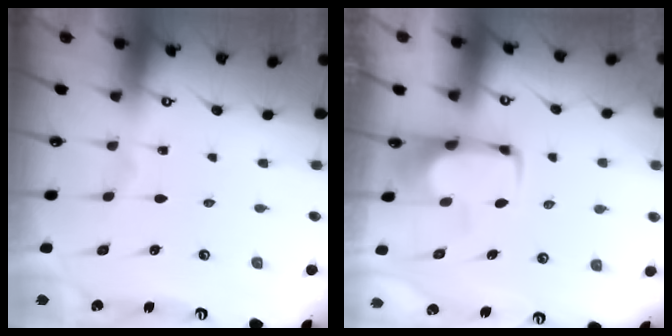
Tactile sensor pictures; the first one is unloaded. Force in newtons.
{"total": 1.7, "press": 1.7, "slide": 0.4}